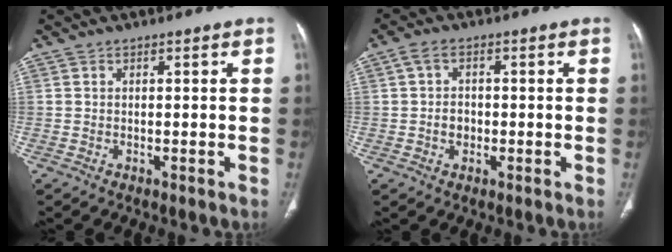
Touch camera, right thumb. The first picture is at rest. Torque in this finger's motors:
{"motor_torque": [-0.01, 0.01, 0.34, -0.36, 0.00]}